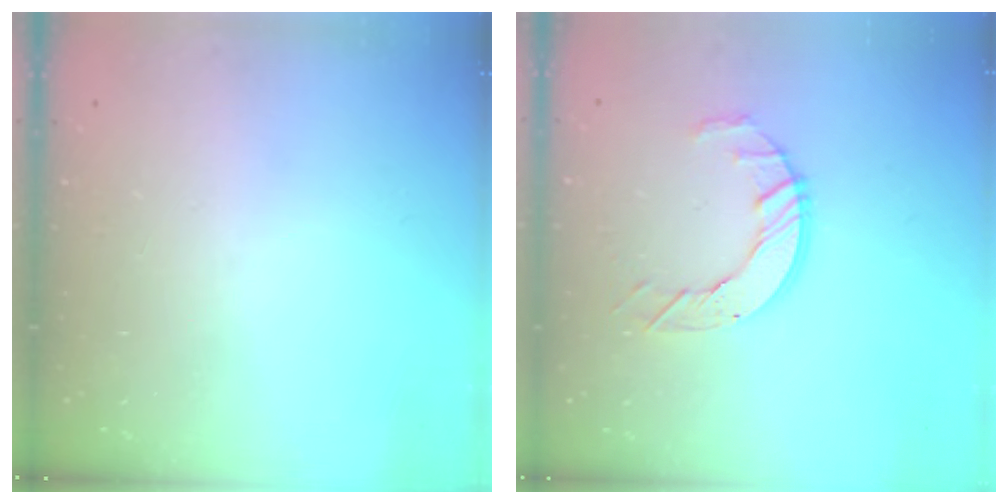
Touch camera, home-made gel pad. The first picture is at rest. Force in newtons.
{"total": 7.4, "press": 7.4, "slide": 0.5}